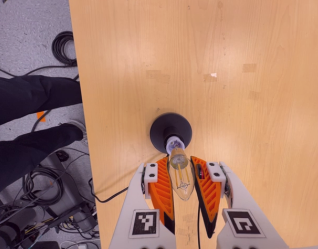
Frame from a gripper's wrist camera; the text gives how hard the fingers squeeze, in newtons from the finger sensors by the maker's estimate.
{"total": 20.1, "left": 22.2, "right": 18.0}